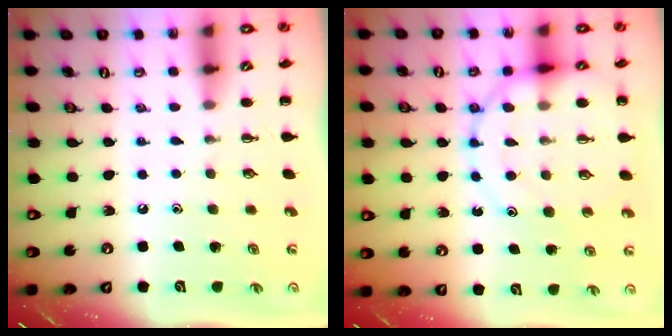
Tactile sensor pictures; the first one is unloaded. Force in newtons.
{"total": 14.2, "press": 14.0, "slide": 2.4}